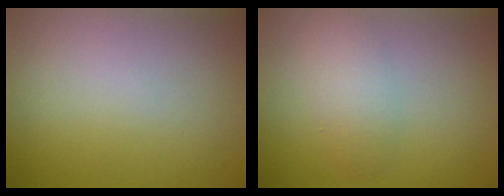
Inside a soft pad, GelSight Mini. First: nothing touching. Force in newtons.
{"total": 2.8, "press": 2.8, "slide": 0.1}